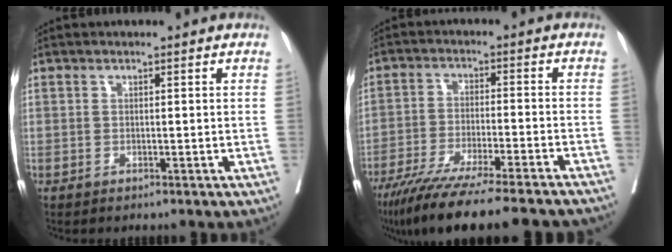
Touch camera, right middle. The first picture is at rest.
{"total": 20.5, "force": [-17.5, 1.1, 10.7], "torque": [-0.144, -0.049, -0.260]}